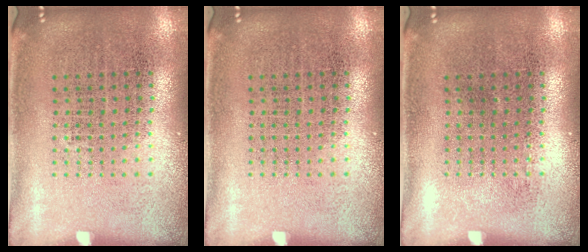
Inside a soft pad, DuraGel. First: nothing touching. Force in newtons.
{"total": 0.0}
{"total": 0.0}